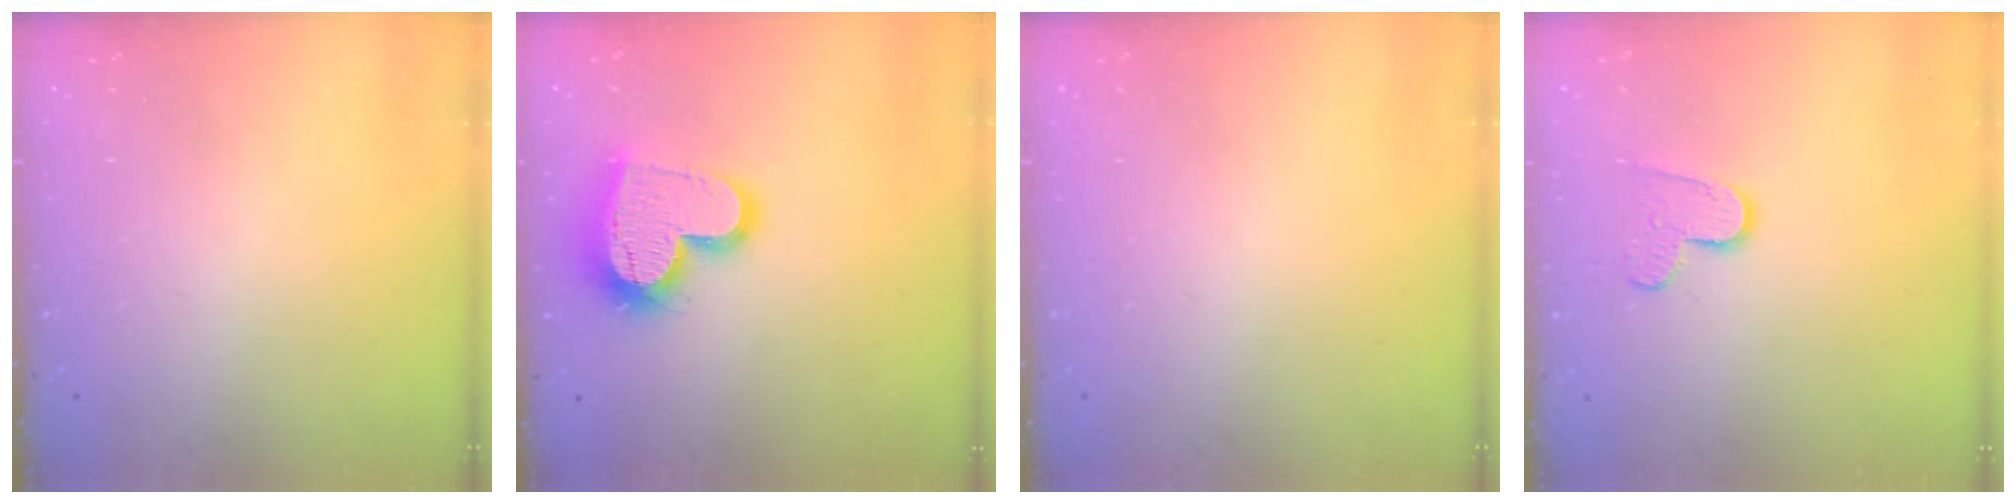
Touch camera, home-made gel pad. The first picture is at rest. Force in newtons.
{"total": 18.2, "press": 18.1, "slide": 1.5}
{"total": 0.0}
{"total": 8.0, "press": 8.0, "slide": 0.6}